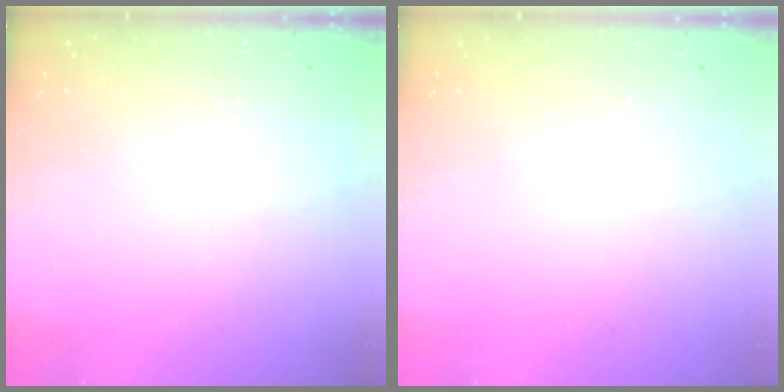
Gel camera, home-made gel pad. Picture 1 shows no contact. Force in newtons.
{"total": 0.0}